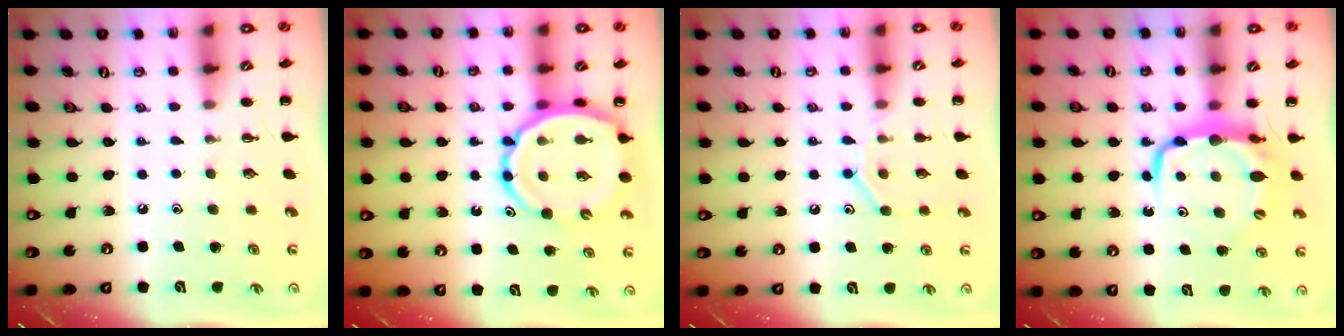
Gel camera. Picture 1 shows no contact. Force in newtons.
{"total": 12.0, "press": 11.4, "slide": 3.7}
{"total": 9.4, "press": 9.2, "slide": 1.7}
{"total": 7.8, "press": 7.7, "slide": 1.3}